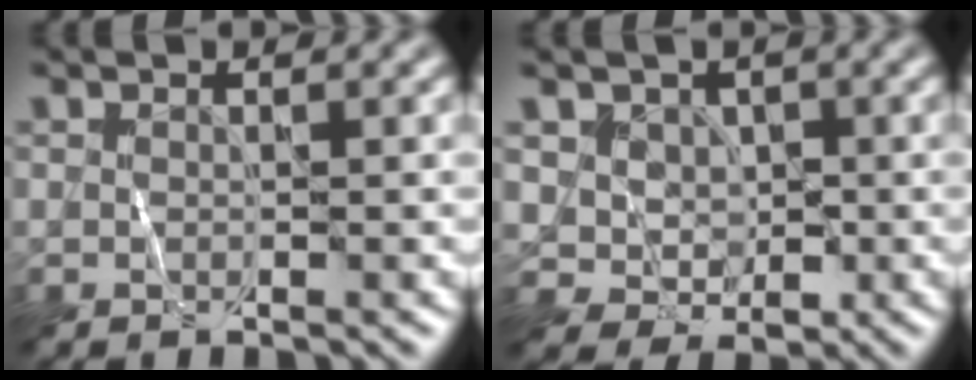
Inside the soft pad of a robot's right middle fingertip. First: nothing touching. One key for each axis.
{"total": 2.8, "fx": 0.8, "fy": 2.6, "fz": 0.8, "tx": -0.020, "ty": -0.009, "tz": 0.015}